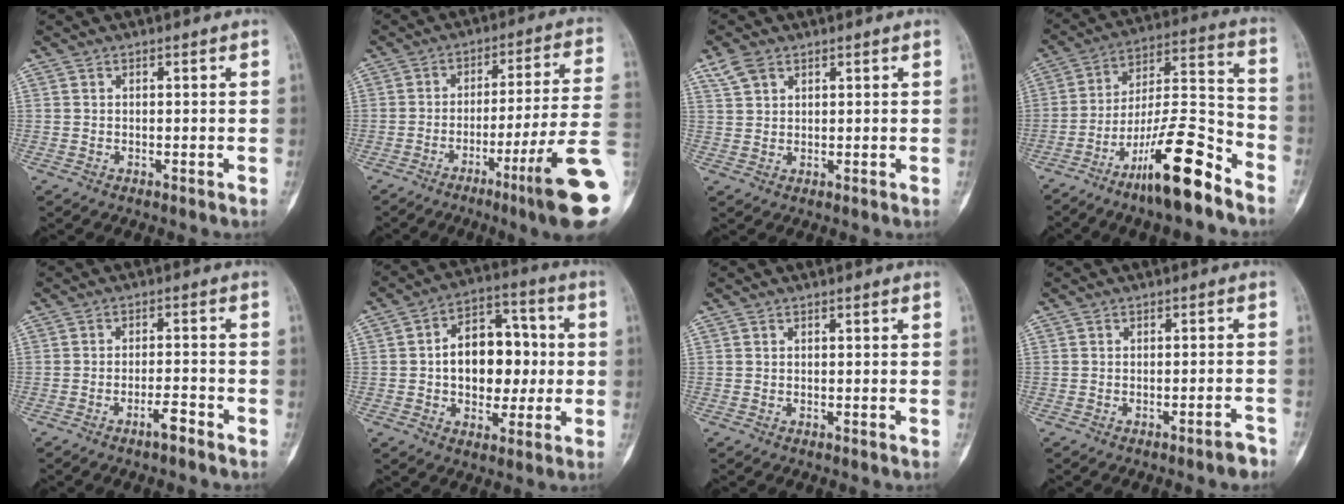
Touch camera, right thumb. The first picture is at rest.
{"total": 17.5, "force": [-7.3, 0.0, 15.9], "torque": [-0.201, 0.024, -0.110]}
{"total": 3.9, "force": [2.4, 2.3, 1.9], "torque": [-0.036, 0.001, 0.055]}
{"total": 17.7, "force": [-11.6, 3.7, 12.9], "torque": [-0.222, 0.090, -0.197]}
{"total": 3.4, "force": [-2.5, 0.7, 2.3], "torque": [-0.040, 0.017, -0.043]}
{"total": 15.1, "force": [0.1, 10.2, 11.1], "torque": [-0.119, 0.033, 0.003]}
{"total": 0.0}
{"total": 2.6, "force": [-2.0, 0.4, 1.5], "torque": [-0.021, 0.018, -0.025]}